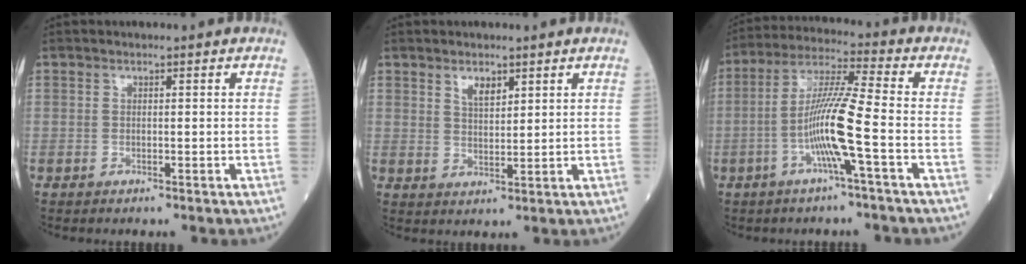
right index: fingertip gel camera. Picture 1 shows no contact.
{"total": 3.0, "force": [1.9, 1.2, 2.0], "torque": [-0.038, 0.000, 0.040]}
{"total": 10.3, "force": [-3.0, -0.8, 9.8], "torque": [-0.194, 0.003, -0.063]}